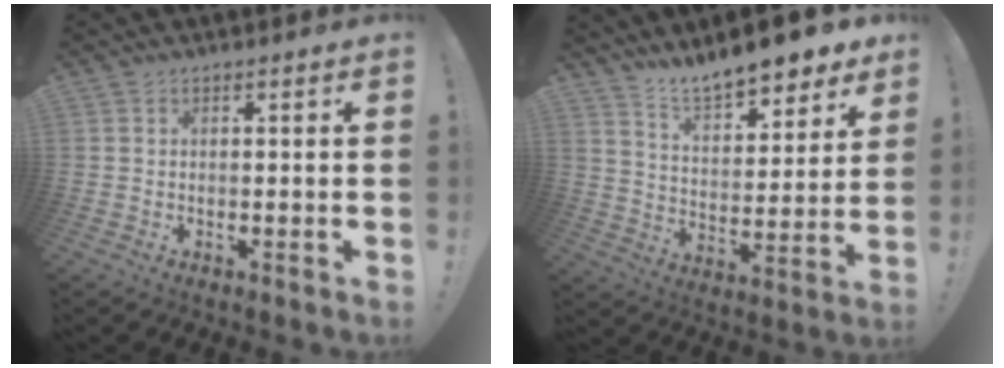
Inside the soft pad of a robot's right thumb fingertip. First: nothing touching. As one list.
[{"total": 12.2, "force": [11.1, 2.8, 4.3], "torque": [-0.080, -0.091, 0.194]}]